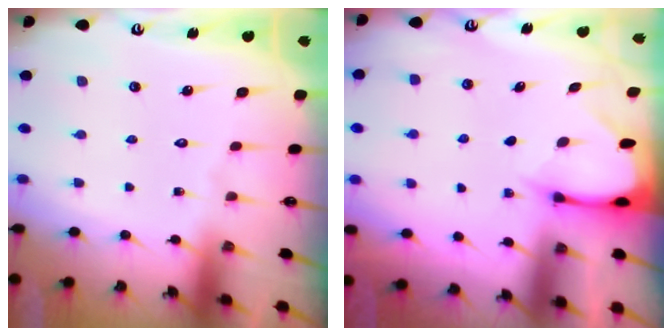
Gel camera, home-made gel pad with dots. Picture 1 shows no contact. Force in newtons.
{"total": 2.5, "press": 2.5, "slide": 0.3}